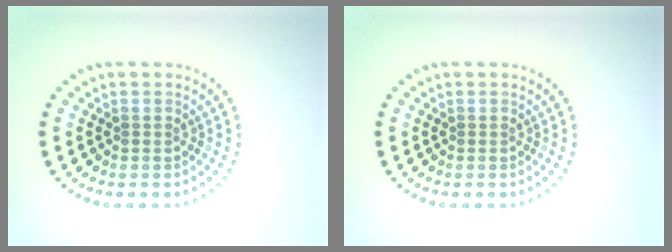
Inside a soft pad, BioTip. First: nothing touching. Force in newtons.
{"total": 0.0}